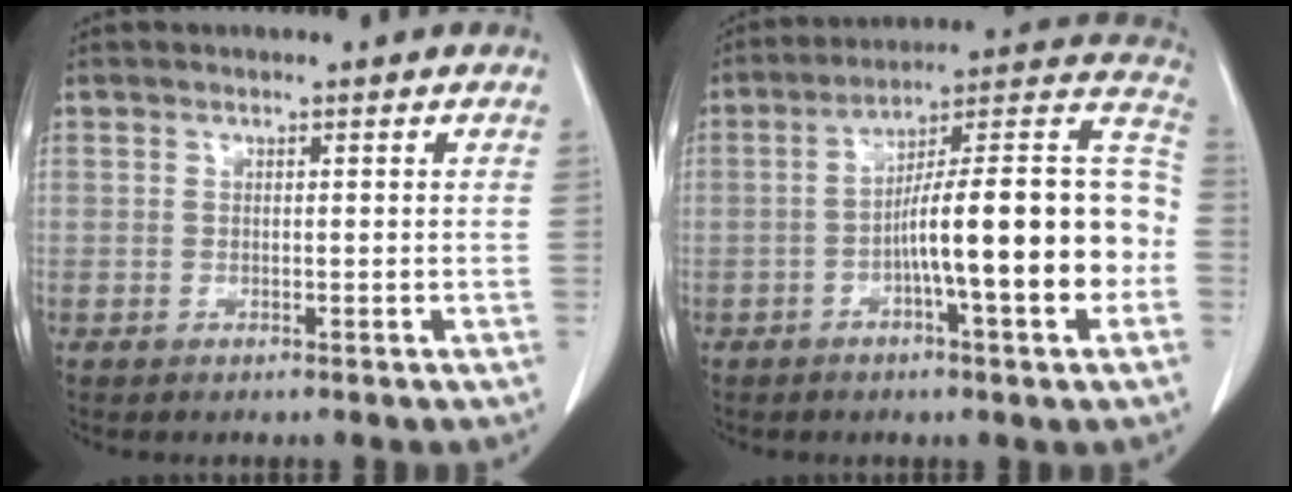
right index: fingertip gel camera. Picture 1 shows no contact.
{"total": 19.6, "force": [-3.9, 1.9, 19.1], "torque": [-0.259, 0.030, -0.060]}